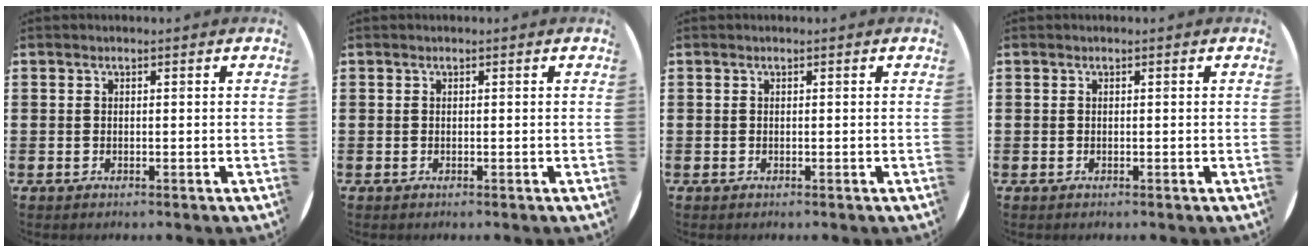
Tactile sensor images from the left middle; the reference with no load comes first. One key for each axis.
{"total": 0.0}
{"total": 0.0}
{"total": 0.0}